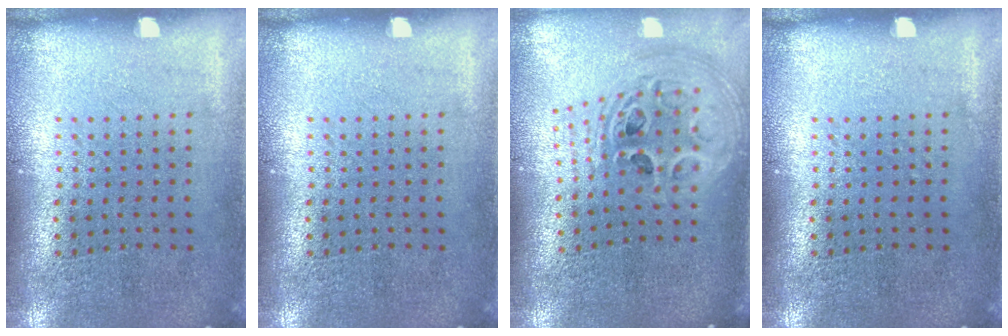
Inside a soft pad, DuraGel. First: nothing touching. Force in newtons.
{"total": 0.0}
{"total": 2.5, "press": 1.9, "slide": 1.6}
{"total": 0.0}